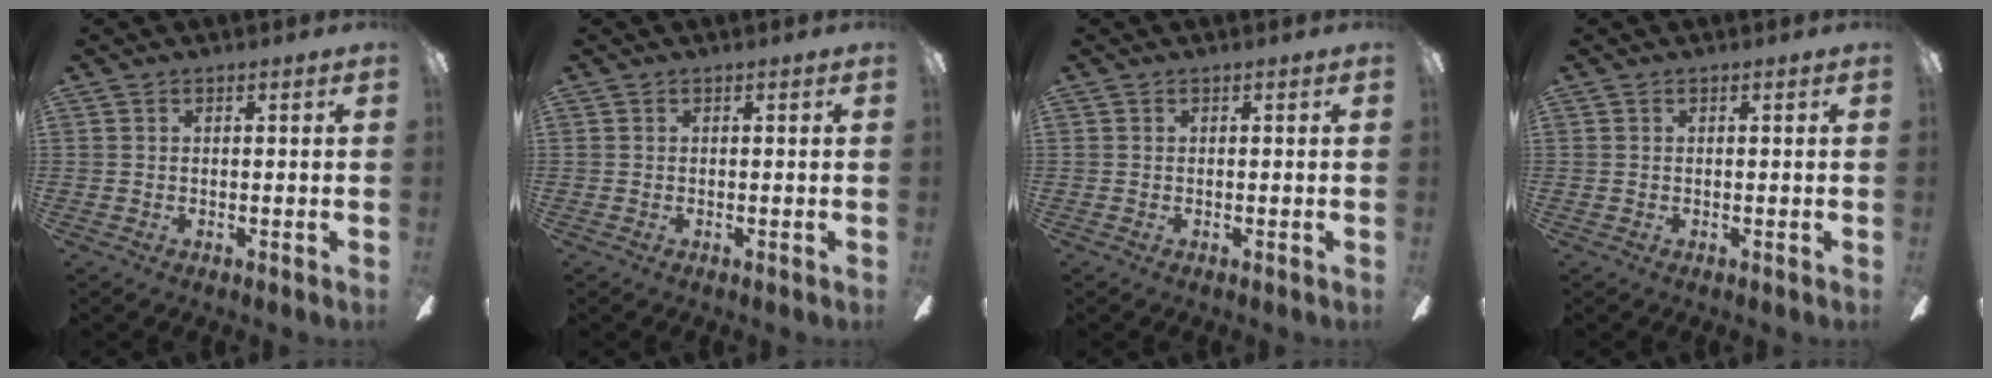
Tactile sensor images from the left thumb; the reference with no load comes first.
{"total": 0.0}
{"total": 0.0}
{"total": 0.0}